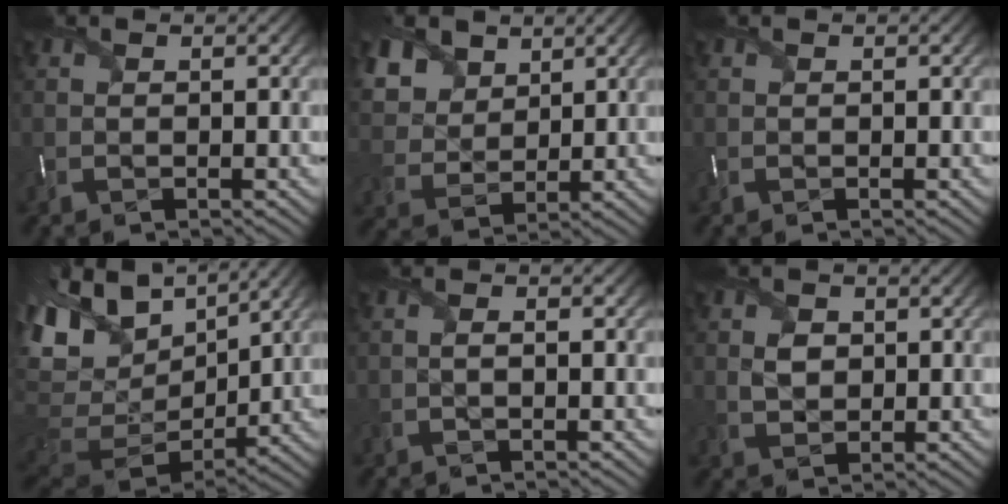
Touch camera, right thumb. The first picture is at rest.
{"total": 7.0, "force": [4.1, 5.0, 2.9], "torque": [-0.101, 0.005, 0.078]}
{"total": 0.0}
{"total": 15.3, "force": [6.1, 8.8, 10.9], "torque": [-0.250, 0.006, 0.130]}
{"total": 1.4, "force": [-0.3, 0.4, 1.3], "torque": [-0.029, 0.000, -0.005]}
{"total": 3.0, "force": [0.4, 2.3, 1.8], "torque": [-0.042, -0.004, 0.007]}